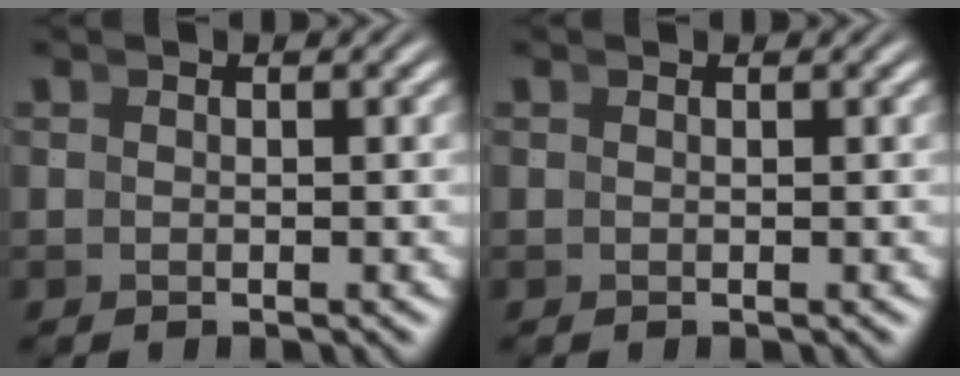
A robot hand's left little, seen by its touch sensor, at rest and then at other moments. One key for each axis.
{"total": 0.0}